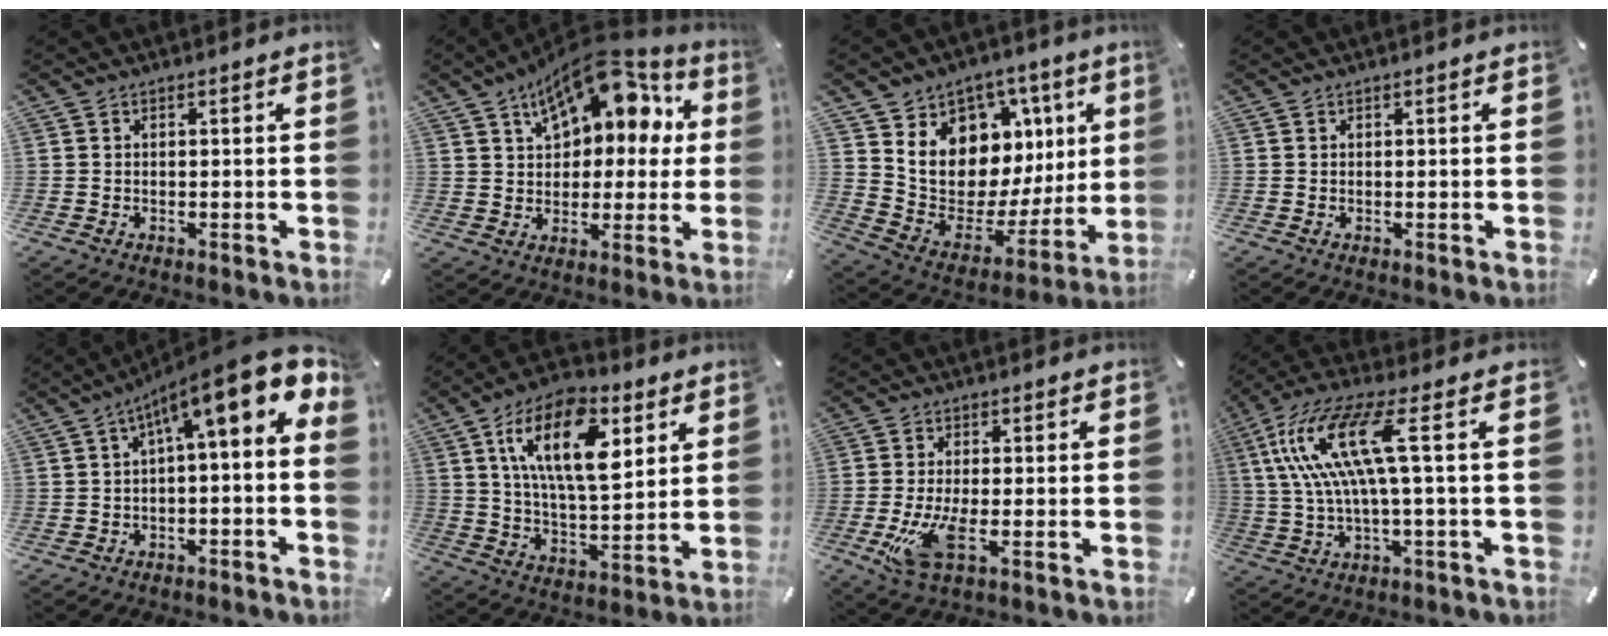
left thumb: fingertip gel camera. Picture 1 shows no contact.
{"total": 15.6, "force": [8.7, 9.1, 9.2], "torque": [-0.147, -0.050, 0.151]}
{"total": 11.3, "force": [4.1, 9.8, 3.8], "torque": [-0.052, -0.069, 0.086]}
{"total": 0.0}
{"total": 13.6, "force": [5.7, 3.4, 11.8], "torque": [-0.180, -0.048, 0.089]}
{"total": 18.6, "force": [8.2, 9.2, 14.0], "torque": [-0.260, -0.013, 0.135]}
{"total": 8.5, "force": [-2.3, 3.1, 7.5], "torque": [-0.163, -0.013, -0.040]}
{"total": 15.0, "force": [3.1, 2.4, 14.5], "torque": [-0.312, -0.012, 0.037]}